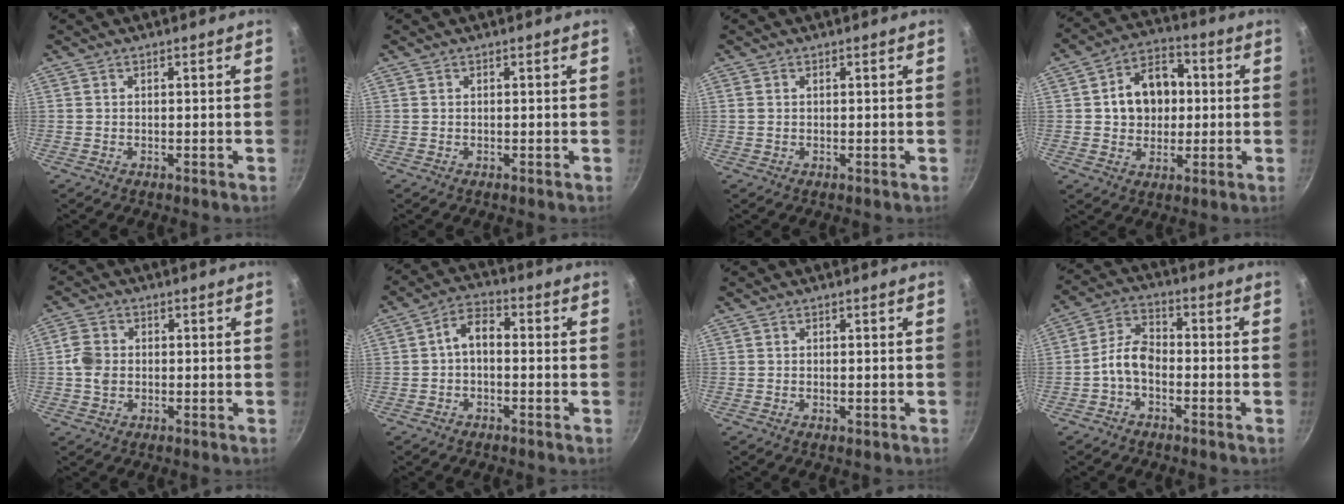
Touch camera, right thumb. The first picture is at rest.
{"total": 0.0}
{"total": 0.5, "force": [0.2, 0.4, 0.3], "torque": [-0.006, 0.002, 0.003]}
{"total": 12.1, "force": [1.1, 9.4, 7.5], "torque": [-0.081, 0.018, 0.009]}
{"total": 4.1, "force": [-0.2, 3.4, 2.3], "torque": [-0.043, 0.008, -0.011]}
{"total": 5.0, "force": [-0.5, 3.1, 4.0], "torque": [-0.068, 0.025, -0.021]}
{"total": 1.0, "force": [-0.2, 0.4, 0.8], "torque": [-0.012, 0.000, -0.004]}
{"total": 6.1, "force": [-2.3, 3.6, 4.4], "torque": [-0.081, 0.038, -0.055]}